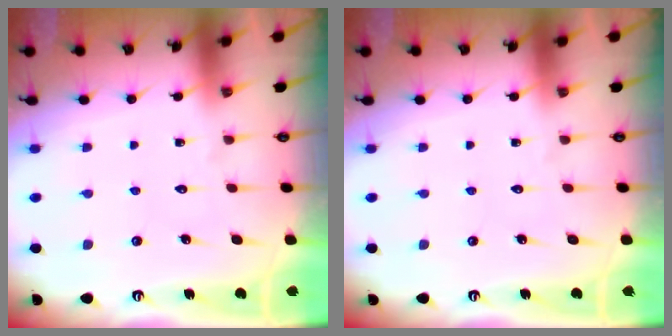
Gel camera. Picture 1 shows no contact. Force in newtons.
{"total": 0.0}